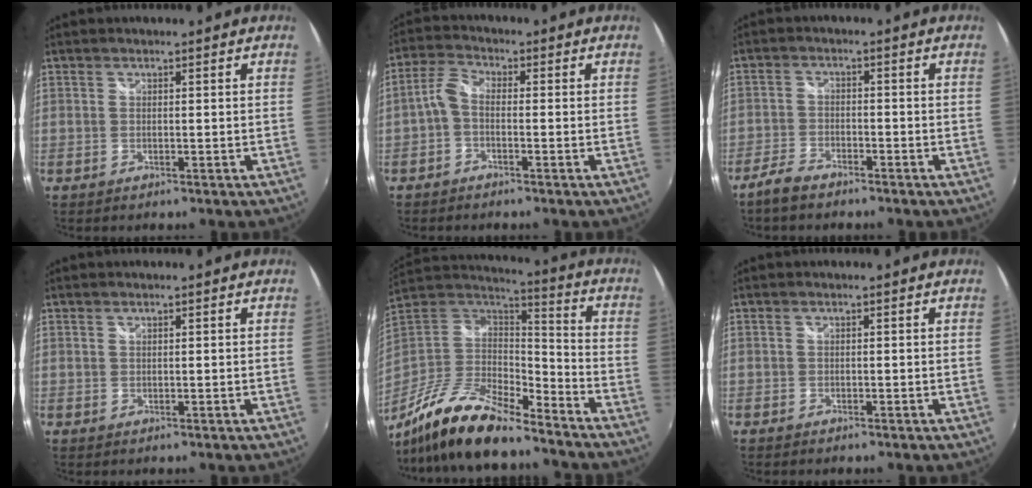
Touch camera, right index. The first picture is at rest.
{"total": 3.5, "force": [-1.3, 1.9, 2.7], "torque": [-0.066, 0.012, -0.032]}
{"total": 4.7, "force": [-3.9, 1.7, 2.0], "torque": [-0.060, -0.002, -0.079]}
{"total": 0.0}
{"total": 20.4, "force": [-15.4, 5.6, 12.2], "torque": [-0.248, -0.030, -0.280]}
{"total": 0.6, "force": [-0.5, 0.3, 0.2], "torque": [-0.006, -0.003, -0.011]}